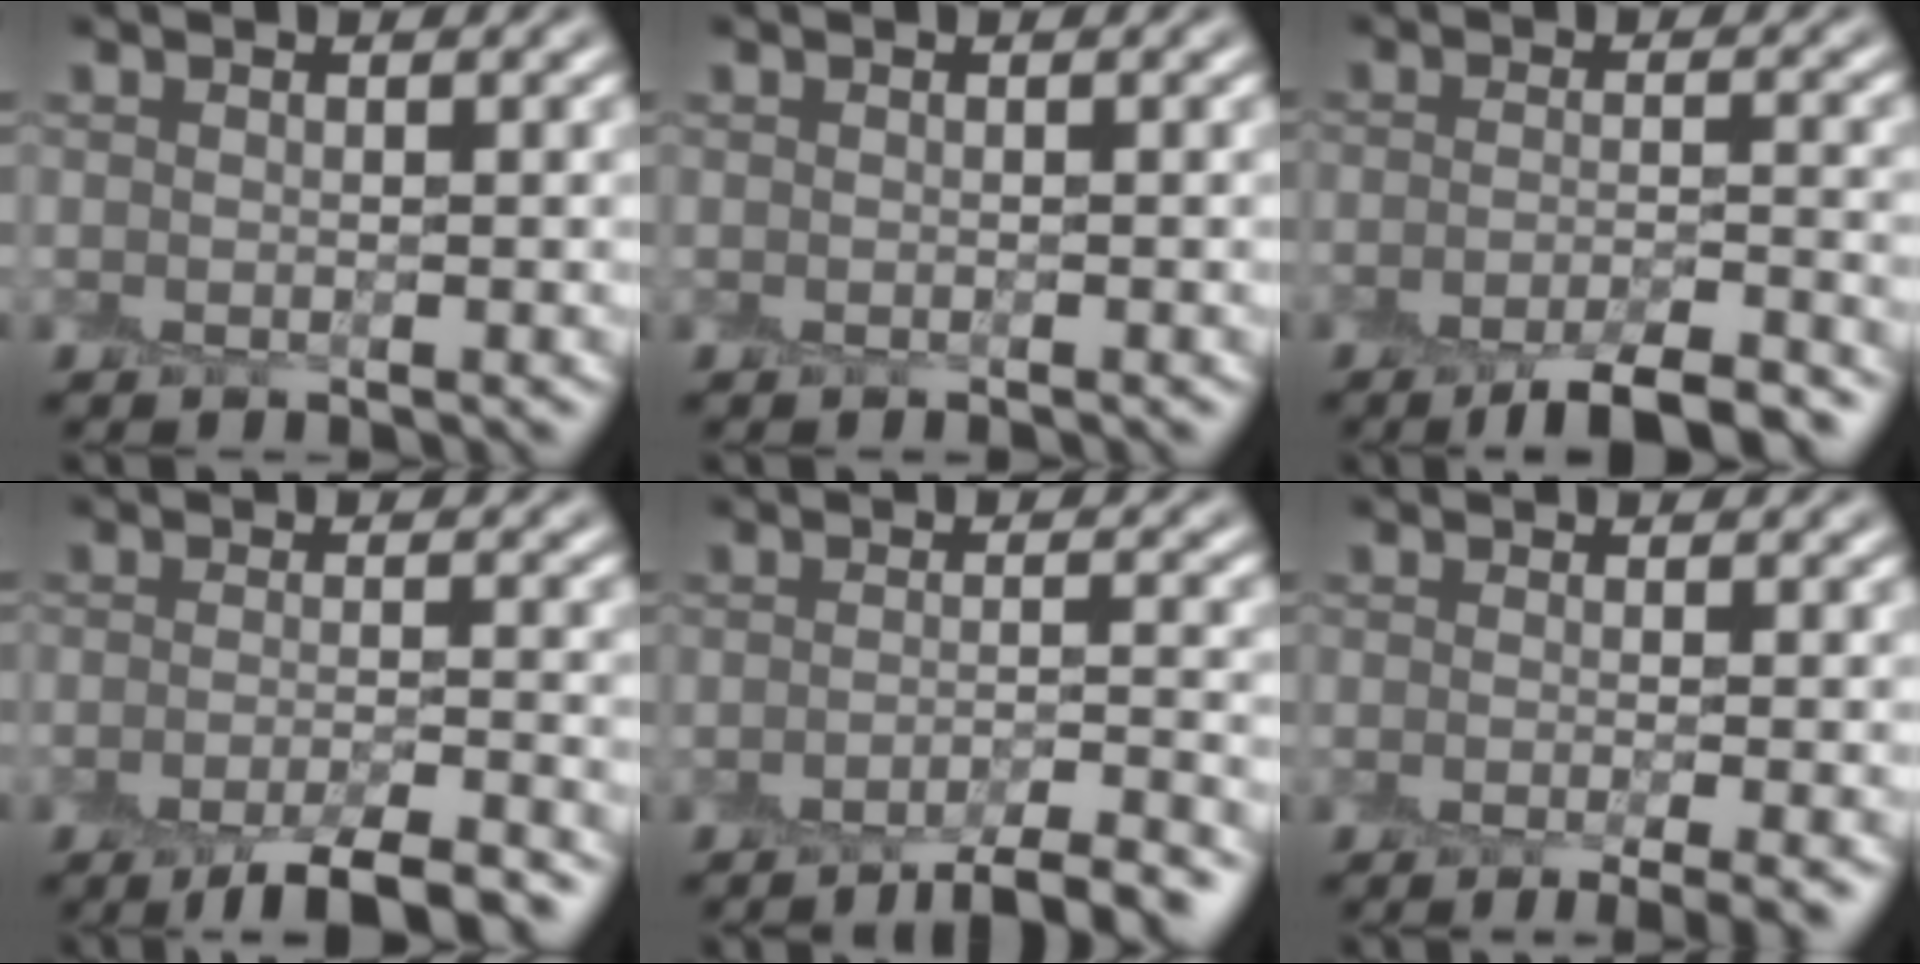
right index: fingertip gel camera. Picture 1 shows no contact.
{"total": 0.0}
{"total": 5.8, "force": [-4.3, 1.2, 3.7], "torque": [-0.051, -0.004, -0.066]}
{"total": 5.3, "force": [-3.8, 1.0, 3.5], "torque": [-0.049, -0.002, -0.060]}
{"total": 5.0, "force": [-4.0, 0.8, 2.9], "torque": [-0.040, 0.000, -0.057]}
{"total": 3.2, "force": [-1.9, 0.4, 2.5], "torque": [-0.027, -0.008, -0.029]}